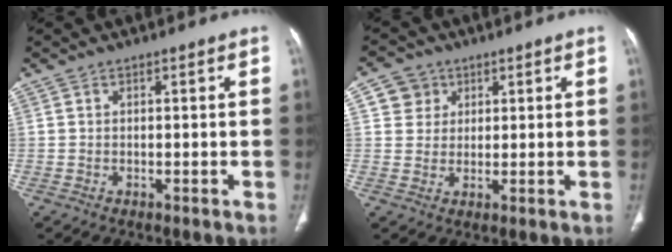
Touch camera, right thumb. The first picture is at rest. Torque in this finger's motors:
{"motor_torque": [0.67, 0.74, 0.26, -0.22, 0.10]}